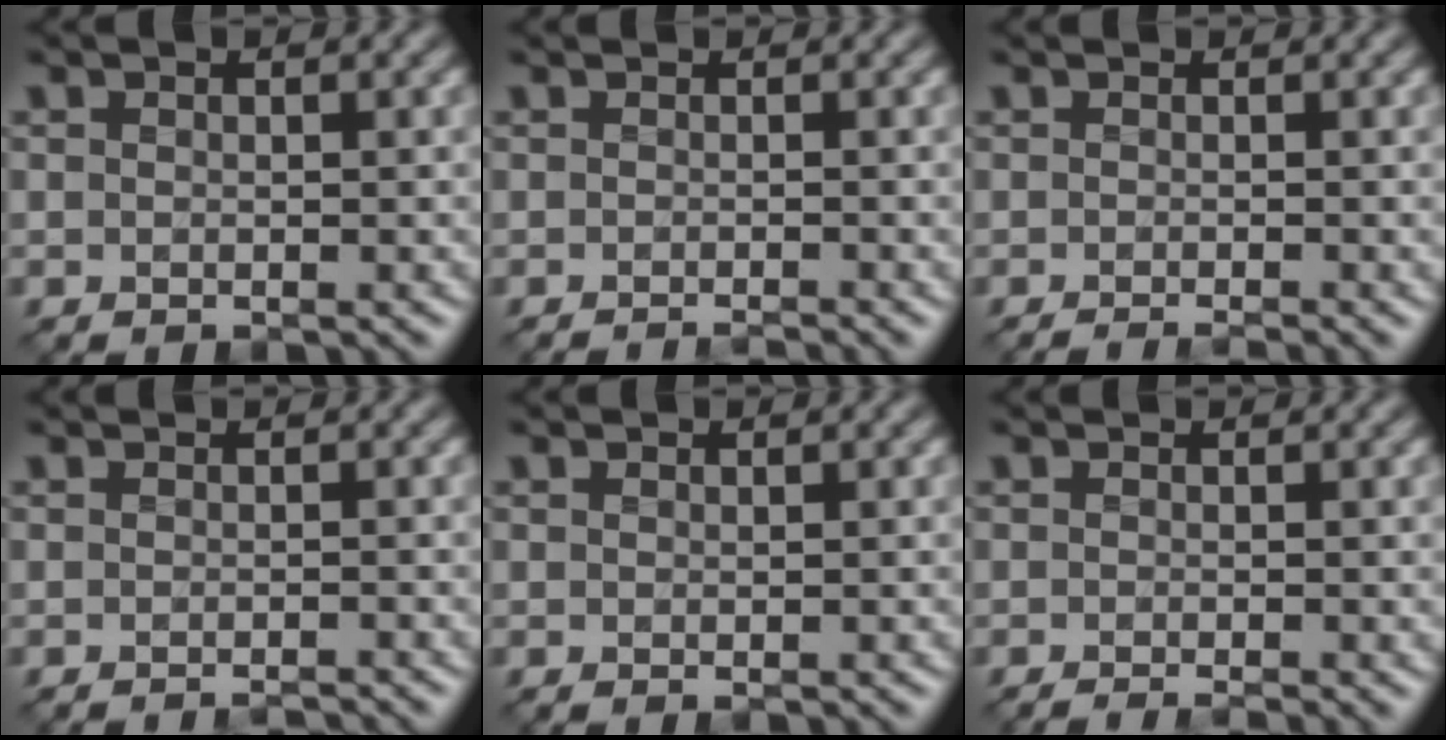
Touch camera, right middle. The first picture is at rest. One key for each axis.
{"total": 1.8, "fx": -1.1, "fy": 0.5, "fz": 1.3, "tx": 0.001, "ty": -0.008, "tz": -0.021}
{"total": 2.7, "fx": -1.3, "fy": 0.9, "fz": 2.2, "tx": -0.005, "ty": -0.008, "tz": -0.022}
{"total": 1.6, "fx": -0.9, "fy": 0.5, "fz": 1.2, "tx": 0.002, "ty": -0.007, "tz": -0.019}
{"total": 0.6, "fx": 0.5, "fy": 0.1, "fz": 0.3, "tx": -0.006, "ty": -0.002, "tz": 0.006}
{"total": 2.8, "fx": -0.9, "fy": 0.8, "fz": 2.5, "tx": -0.016, "ty": -0.009, "tz": -0.021}